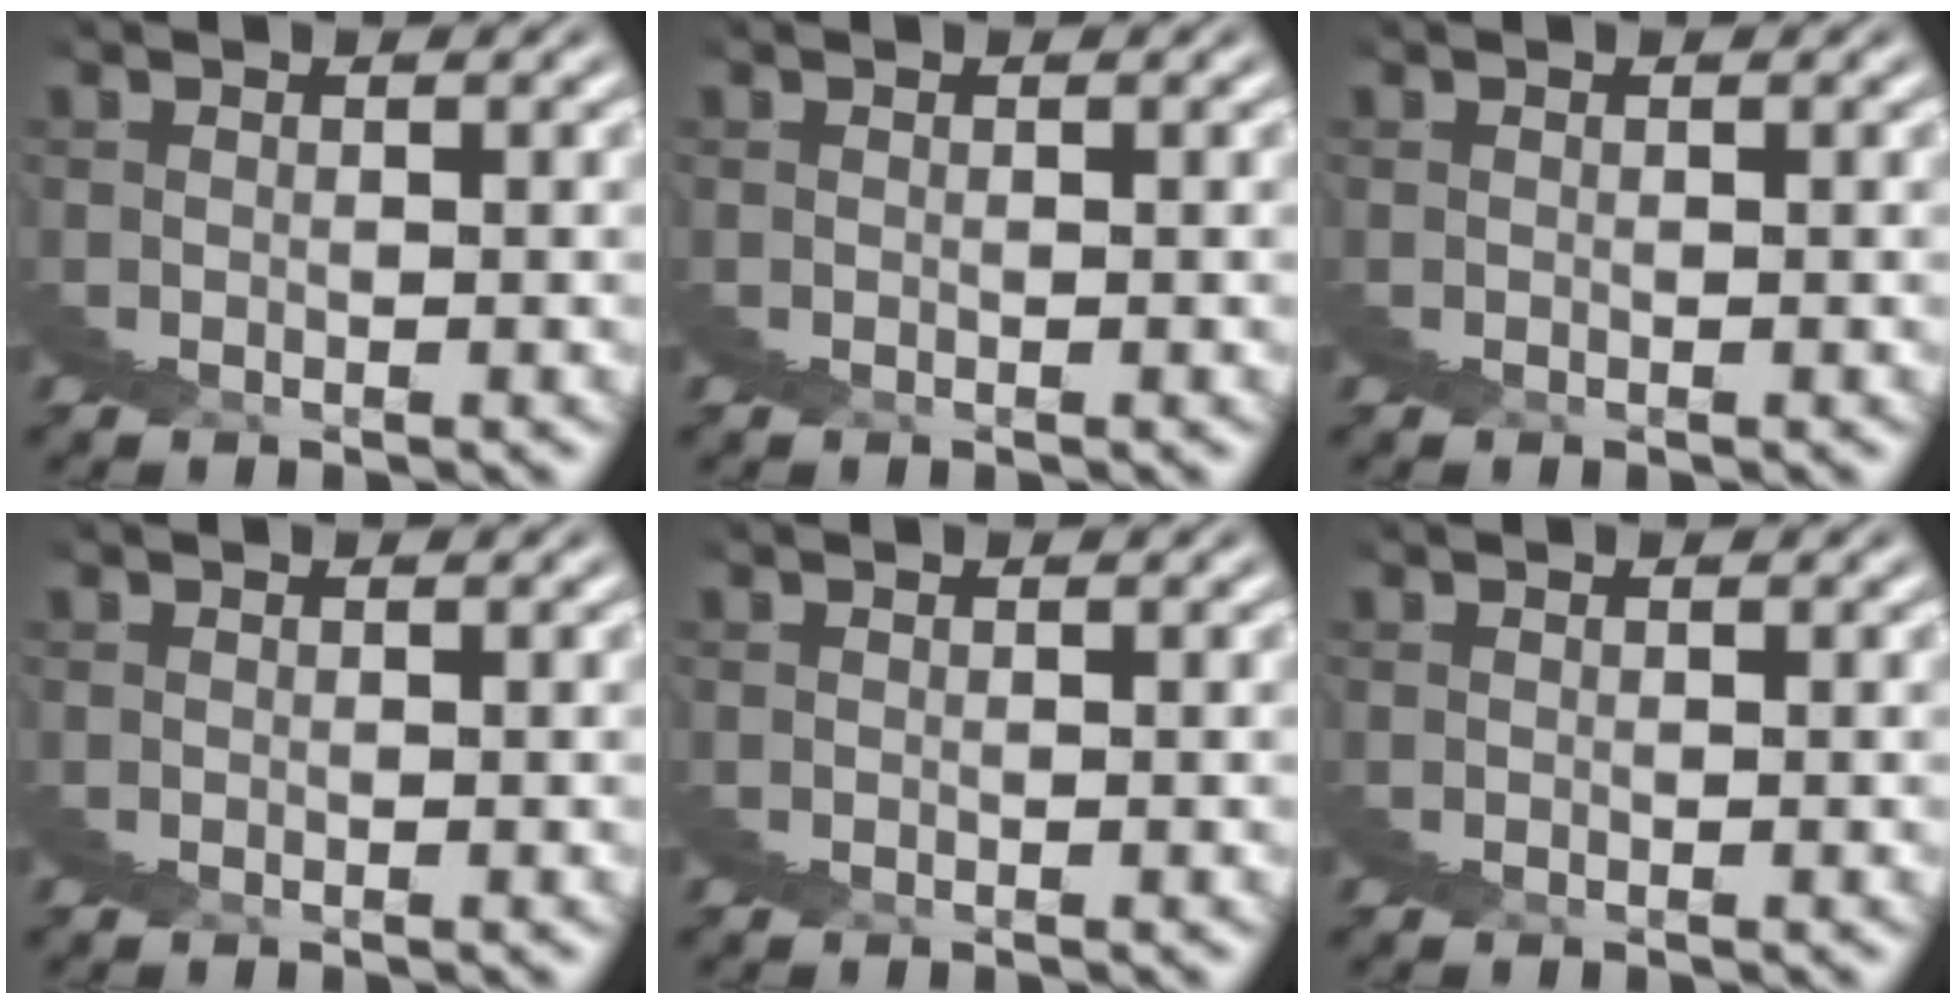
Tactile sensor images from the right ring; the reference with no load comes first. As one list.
[{"total": 0.0}, {"total": 0.0}, {"total": 0.0}, {"total": 0.0}, {"total": 0.0}]